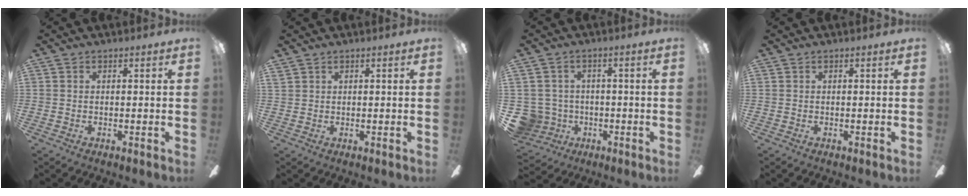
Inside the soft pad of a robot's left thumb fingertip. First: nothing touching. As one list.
[{"total": 0.8, "force": [0.7, 0.5, 0.1], "torque": [-0.002, 0.001, 0.013]}, {"total": 7.1, "force": [-1.2, 6.9, 1.3], "torque": [-0.071, 0.006, -0.019]}, {"total": 0.0}]